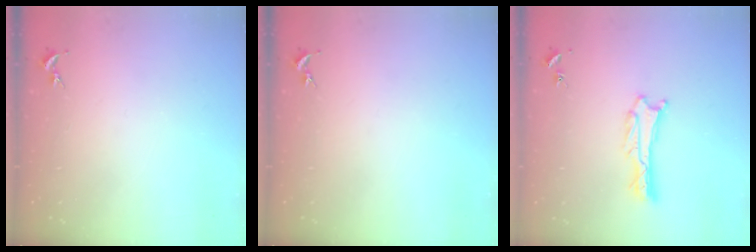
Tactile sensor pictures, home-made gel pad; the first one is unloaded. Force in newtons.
{"total": 0.0}
{"total": 1.0, "press": 1.0, "slide": 0.1}